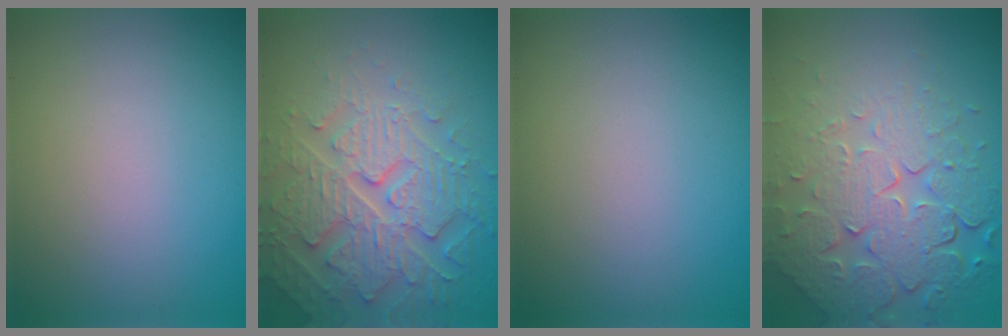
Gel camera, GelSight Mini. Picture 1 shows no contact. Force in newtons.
{"total": 5.2, "press": 5.0, "slide": 1.4}
{"total": 0.0}
{"total": 8.2, "press": 5.8, "slide": 5.8}